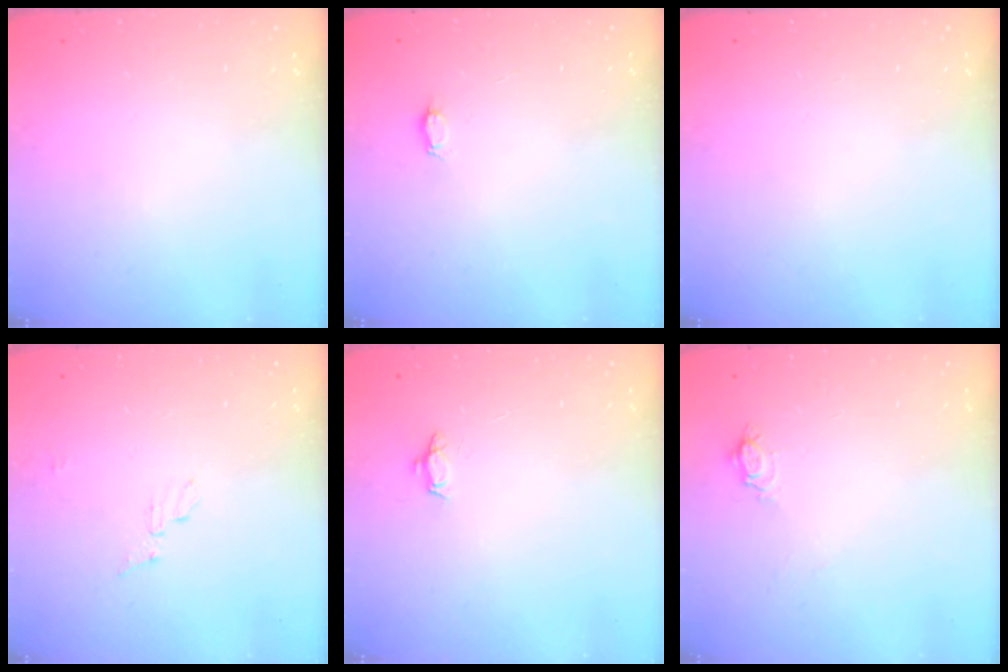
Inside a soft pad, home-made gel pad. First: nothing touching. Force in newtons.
{"total": 2.3, "press": 2.3, "slide": 0.3}
{"total": 0.0}
{"total": 4.4, "press": 4.4, "slide": 0.4}
{"total": 3.6, "press": 3.6, "slide": 0.4}
{"total": 4.1, "press": 4.1, "slide": 0.4}